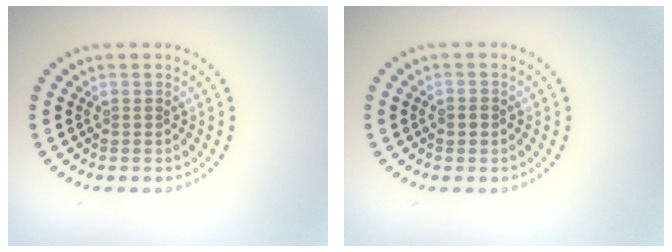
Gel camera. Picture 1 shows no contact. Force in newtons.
{"total": 1.3, "press": 1.3, "slide": 0.1}